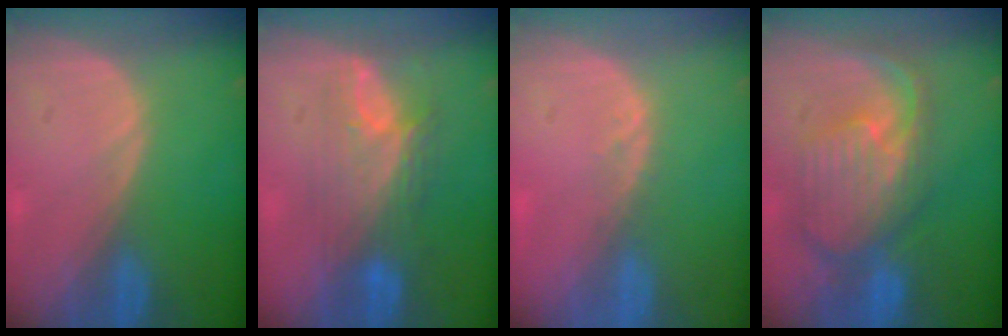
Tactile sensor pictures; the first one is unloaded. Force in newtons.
{"total": 7.3, "press": 7.2, "slide": 1.3}
{"total": 1.3, "press": 1.2, "slide": 0.6}
{"total": 10.6, "press": 9.5, "slide": 4.8}